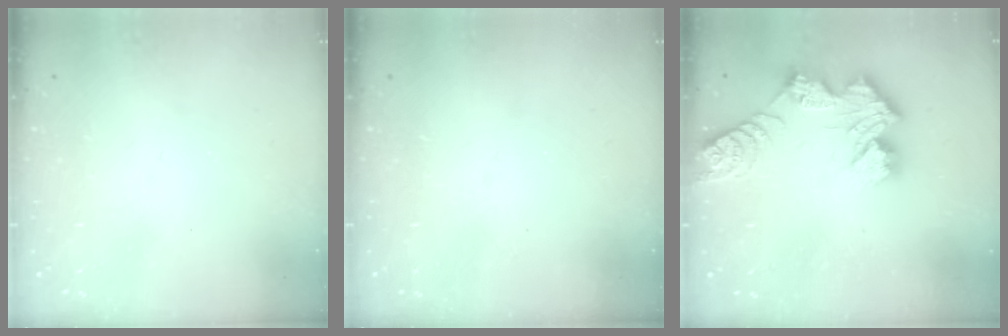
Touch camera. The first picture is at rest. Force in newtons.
{"total": 0.0}
{"total": 11.5, "press": 11.5, "slide": 0.8}